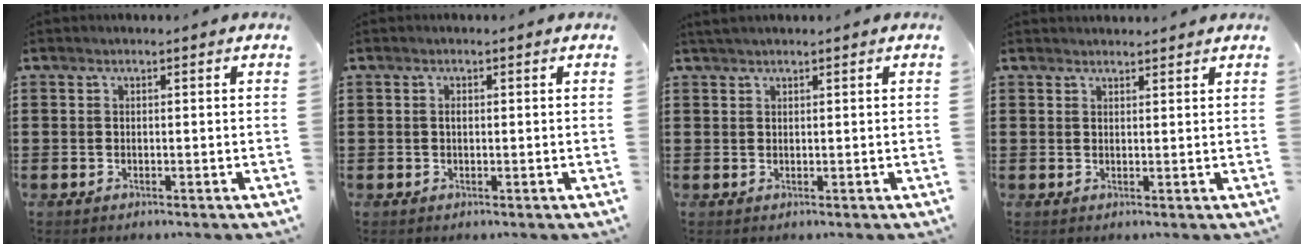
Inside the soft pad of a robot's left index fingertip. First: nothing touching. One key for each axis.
{"total": 0.7, "fx": 0.1, "fy": 0.3, "fz": 0.6, "tx": -0.013, "ty": 0.000, "tz": 0.002}
{"total": 1.2, "fx": 1.0, "fy": 0.1, "fz": 0.5, "tx": -0.012, "ty": 0.001, "tz": 0.020}
{"total": 1.5, "fx": 1.4, "fy": 0.2, "fz": 0.0, "tx": -0.004, "ty": 0.002, "tz": 0.029}